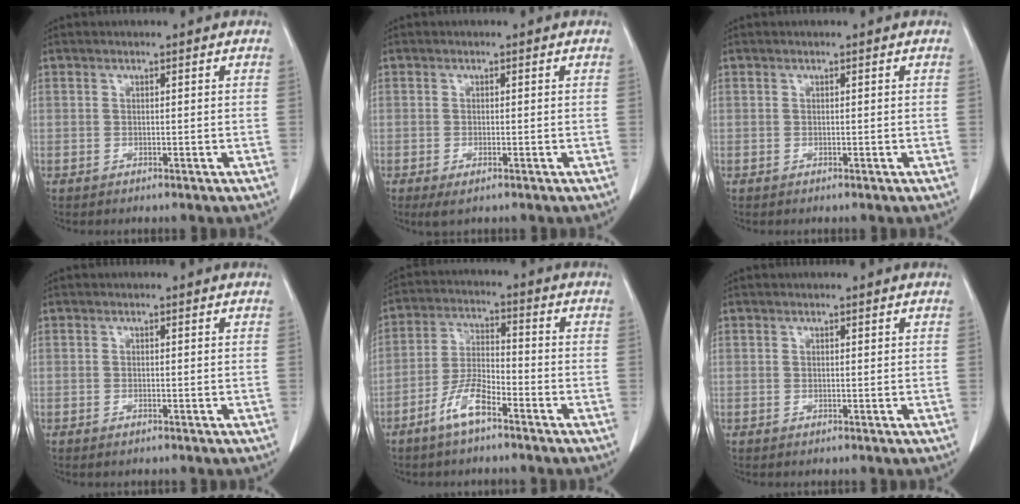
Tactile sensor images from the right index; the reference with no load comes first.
{"total": 2.1, "force": [-1.1, 0.6, 1.7], "torque": [-0.030, -0.006, -0.013]}
{"total": 0.0}
{"total": 0.6, "force": [-0.4, 0.0, 0.4], "torque": [-0.012, -0.003, -0.003]}
{"total": 6.9, "force": [-4.4, 1.9, 4.9], "torque": [-0.109, 0.001, -0.086]}
{"total": 0.0}